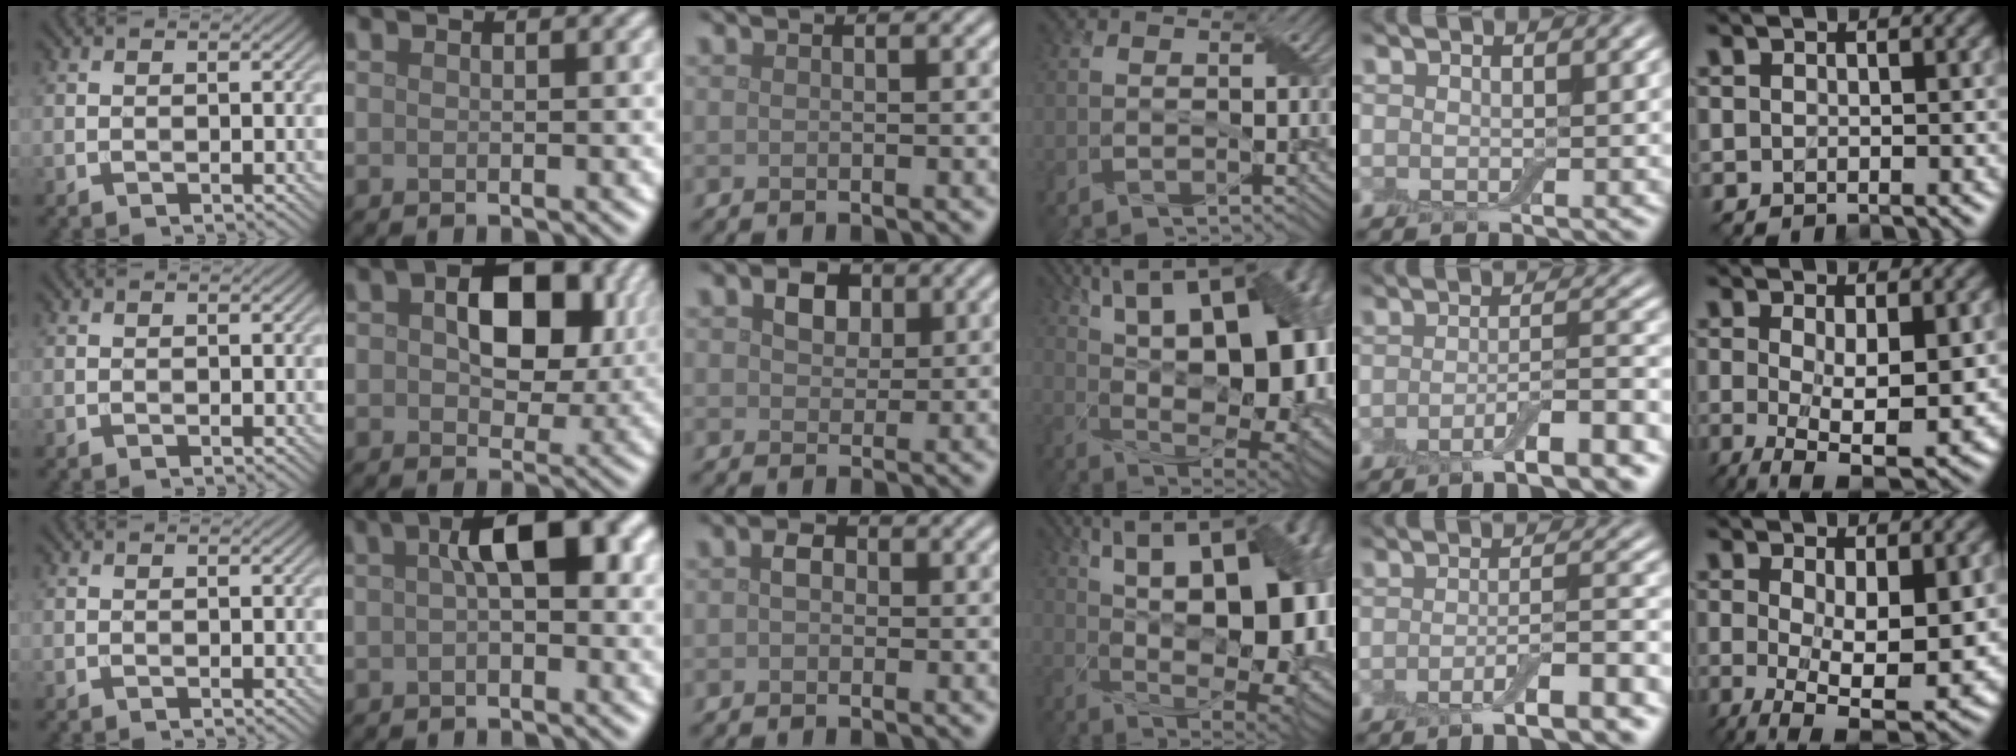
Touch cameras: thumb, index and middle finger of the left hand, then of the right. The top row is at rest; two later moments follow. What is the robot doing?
{"motion": "wrap", "object": "adhesive wrap"}